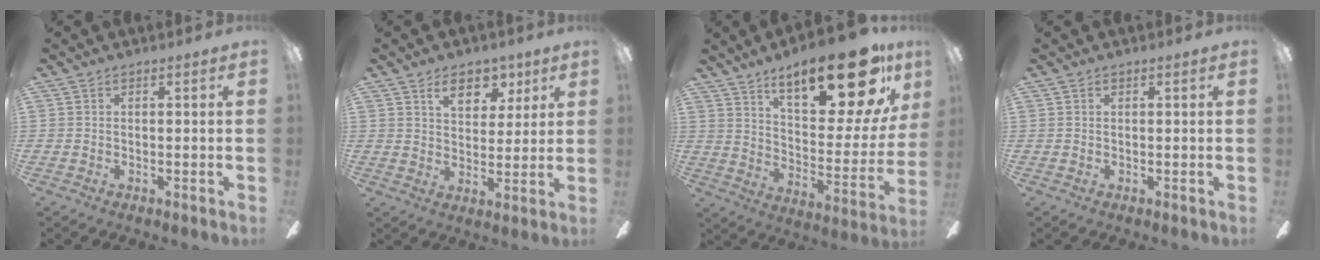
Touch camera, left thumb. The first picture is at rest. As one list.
[{"total": 8.8, "force": [5.0, 5.4, 4.8], "torque": [-0.054, -0.013, 0.083]}, {"total": 24.5, "force": [17.1, 8.1, 15.5], "torque": [-0.218, -0.110, 0.279]}, {"total": 0.0}]